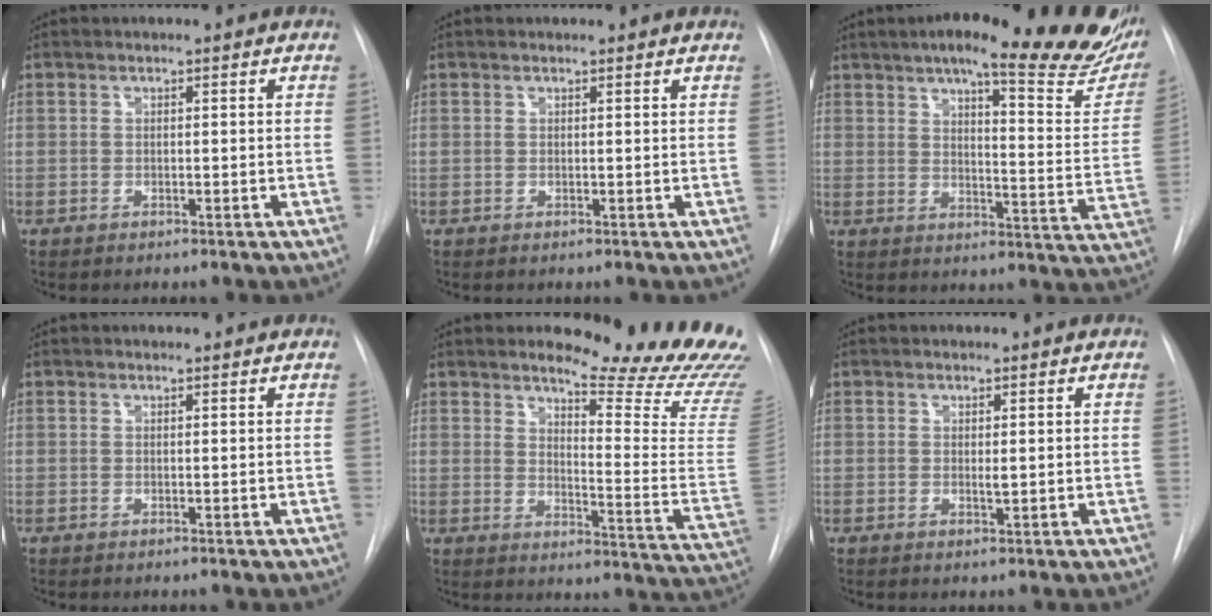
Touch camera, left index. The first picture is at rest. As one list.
[{"total": 1.2, "force": [1.2, 0.2, 0.1], "torque": [-0.011, 0.008, 0.013]}, {"total": 25.0, "force": [19.0, 4.6, 15.6], "torque": [-0.198, -0.033, 0.225]}, {"total": 1.6, "force": [1.5, 0.3, 0.2], "torque": [-0.014, 0.010, 0.015]}, {"total": 18.7, "force": [16.9, 0.2, 8.1], "torque": [-0.106, -0.134, 0.195]}, {"total": 0.7, "force": [0.2, 0.2, 0.6], "torque": [-0.015, -0.004, 0.004]}]